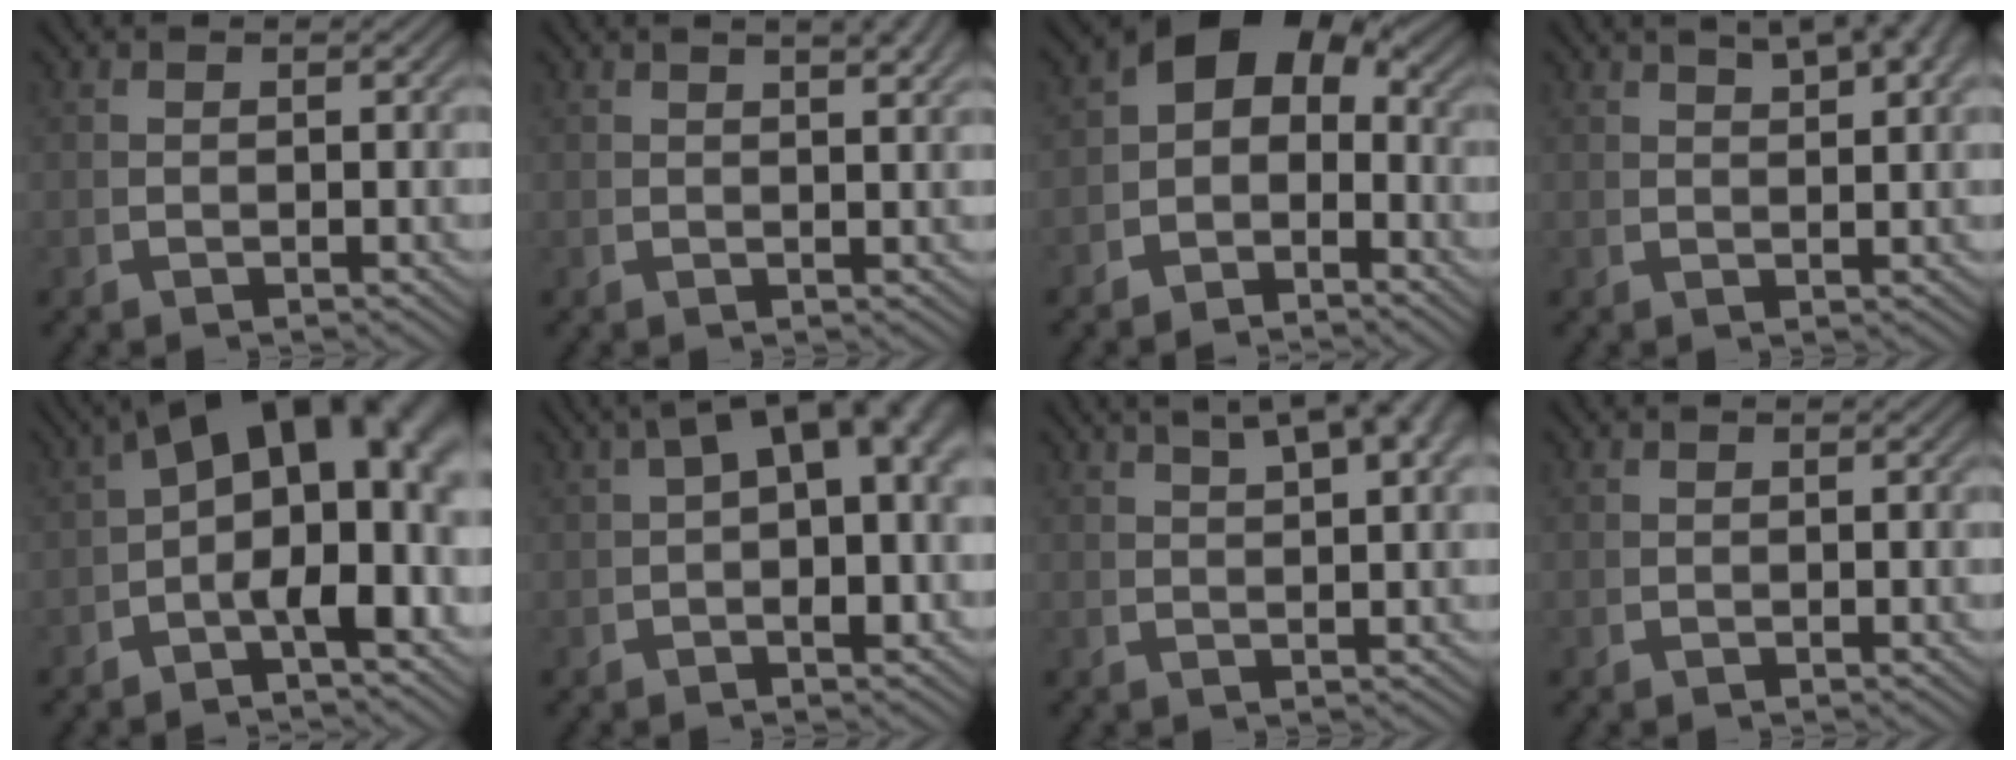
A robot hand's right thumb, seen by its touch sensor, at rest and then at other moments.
{"total": 3.1, "force": [1.8, 0.9, 2.4], "torque": [-0.023, 0.008, 0.027]}
{"total": 6.3, "force": [-0.2, 4.7, 4.2], "torque": [-0.065, -0.005, -0.007]}
{"total": 6.6, "force": [3.9, 2.7, 4.5], "torque": [-0.036, 0.026, 0.053]}
{"total": 12.9, "force": [0.8, 7.2, 10.7], "torque": [-0.140, -0.015, 0.011]}
{"total": 7.5, "force": [2.2, 3.5, 6.3], "torque": [-0.079, 0.011, 0.032]}
{"total": 7.6, "force": [4.4, 3.1, 5.4], "torque": [-0.045, 0.035, 0.057]}
{"total": 0.0}